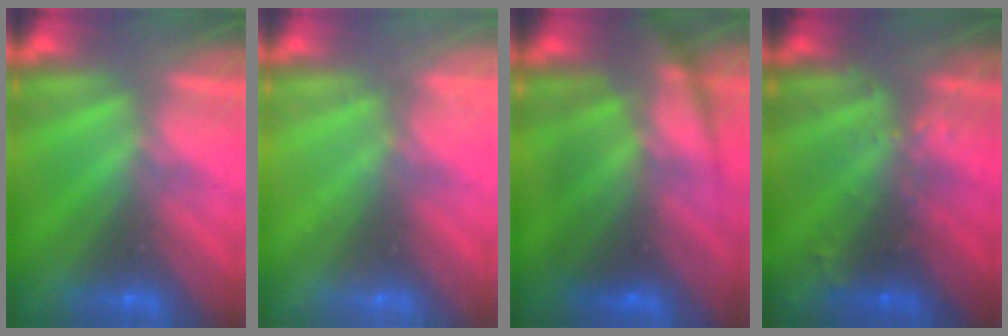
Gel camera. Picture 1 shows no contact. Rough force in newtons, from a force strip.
{"total": 2.2}
{"total": 7.1}
{"total": 2.9}